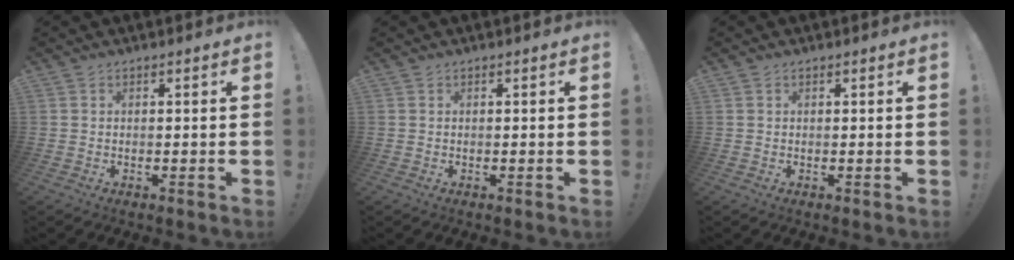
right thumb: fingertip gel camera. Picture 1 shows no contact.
{"total": 0.0}
{"total": 0.0}